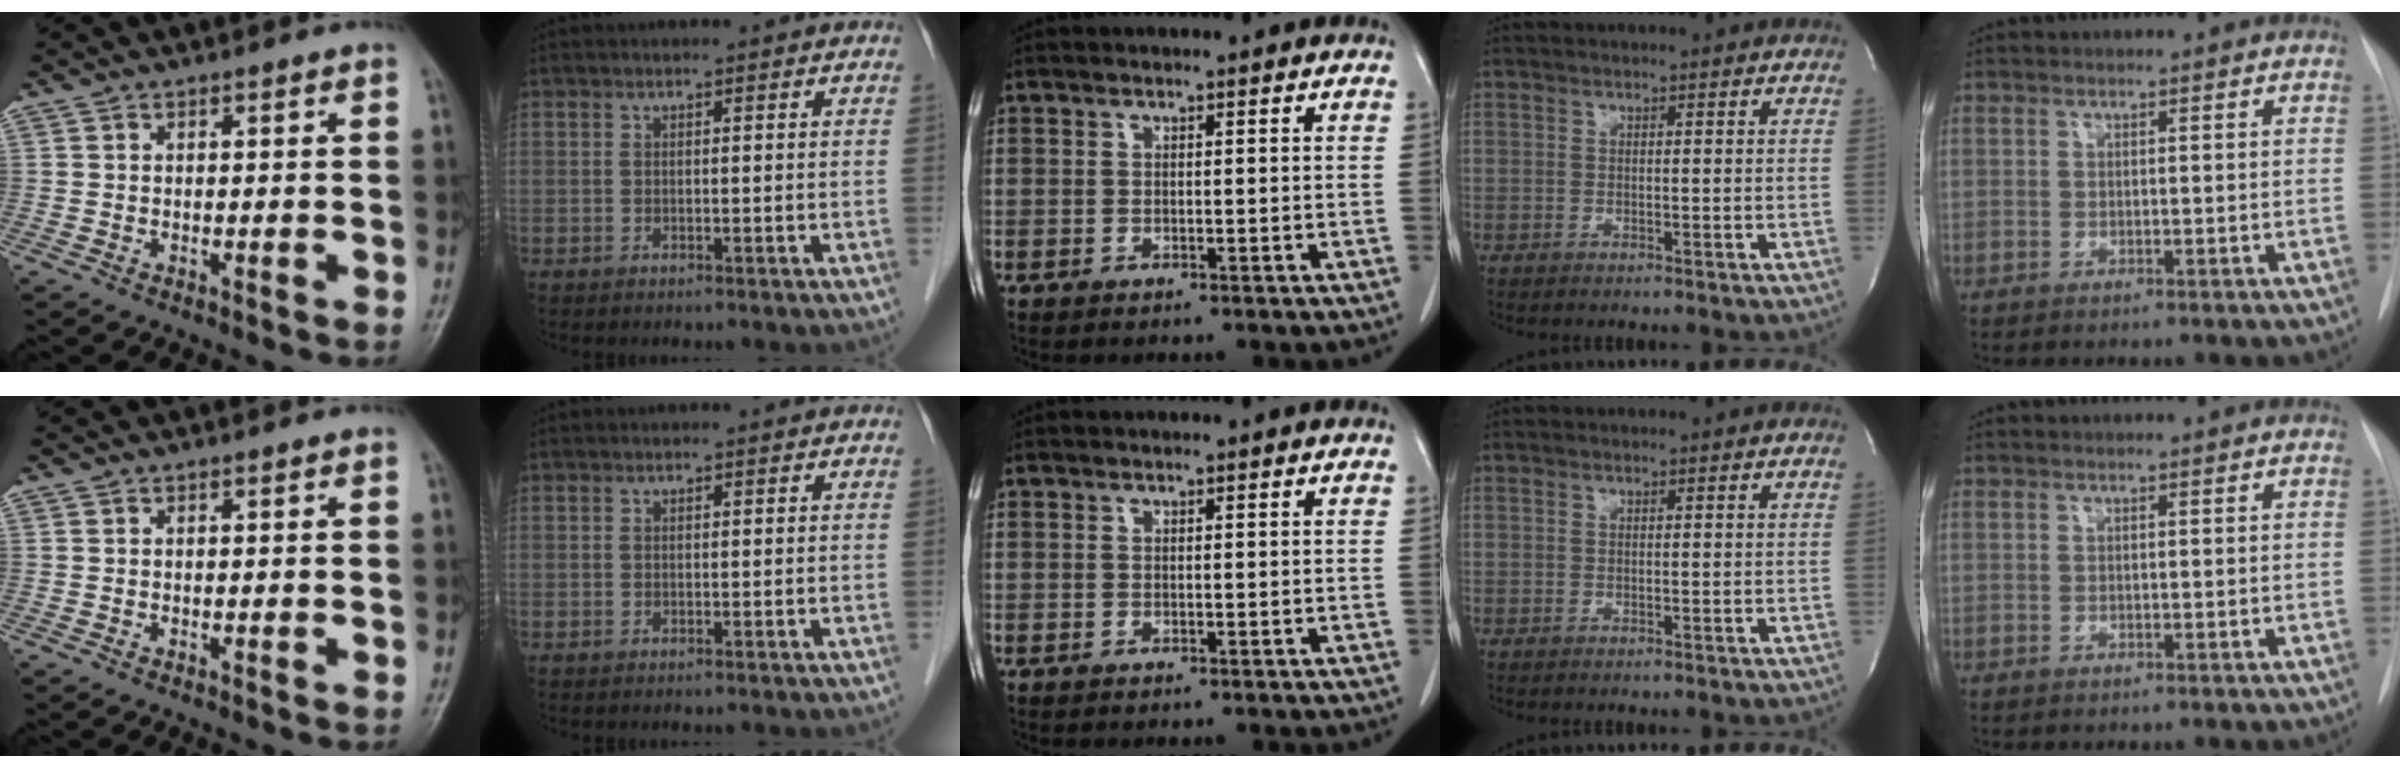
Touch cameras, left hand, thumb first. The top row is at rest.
{}